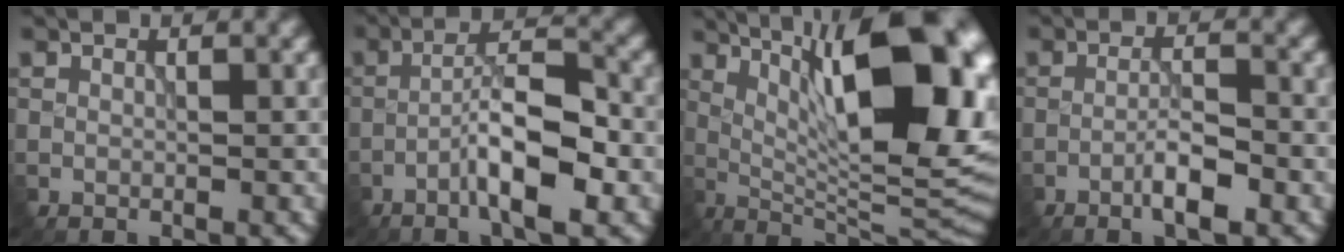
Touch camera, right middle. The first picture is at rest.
{"total": 6.6, "force": [-2.8, 1.5, 5.8], "torque": [-0.094, 0.017, -0.056]}
{"total": 17.0, "force": [4.9, 5.7, 15.2], "torque": [-0.200, 0.015, 0.080]}
{"total": 3.3, "force": [-1.7, 0.6, 2.7], "torque": [-0.048, 0.006, -0.035]}